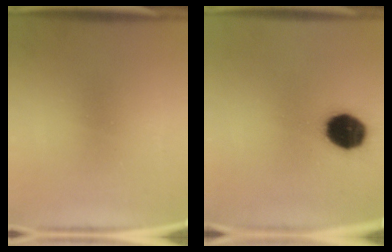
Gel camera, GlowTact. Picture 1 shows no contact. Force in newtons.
{"total": 13.1}